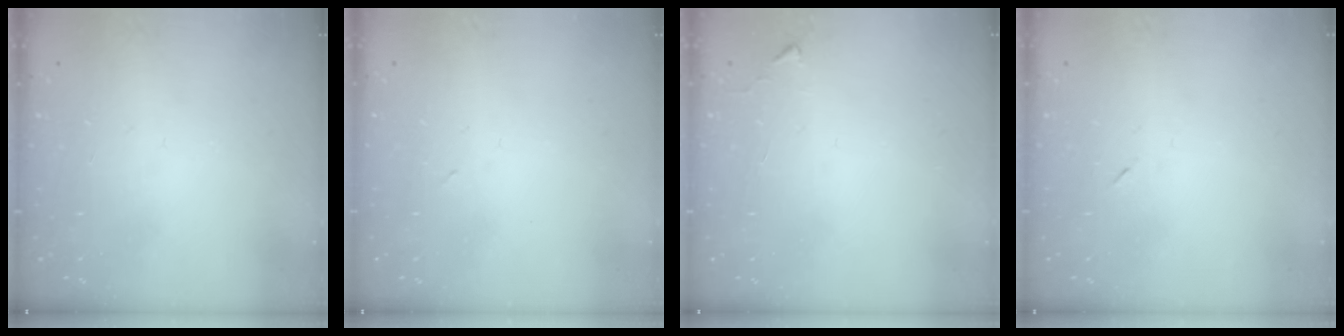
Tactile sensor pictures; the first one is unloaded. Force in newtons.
{"total": 2.4, "press": 2.3, "slide": 0.8}
{"total": 2.7, "press": 2.6, "slide": 0.4}
{"total": 2.6, "press": 2.3, "slide": 1.2}